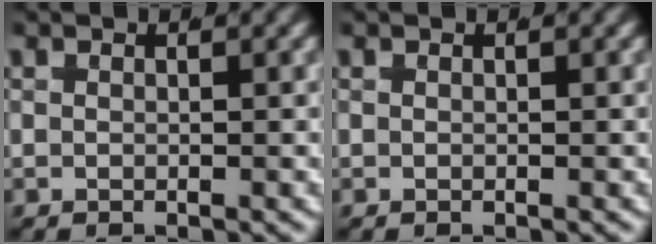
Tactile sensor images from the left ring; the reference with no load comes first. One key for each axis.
{"total": 0.0}